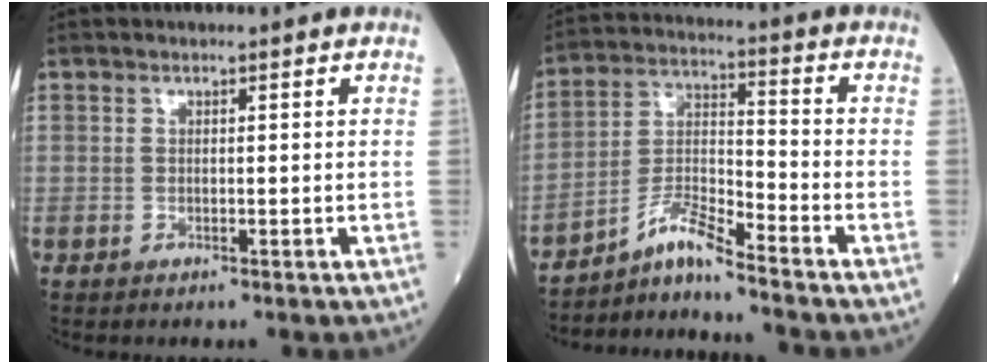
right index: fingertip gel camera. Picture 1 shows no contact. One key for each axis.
{"total": 6.6, "fx": -5.9, "fy": -0.7, "fz": 2.8, "tx": -0.065, "ty": -0.002, "tz": -0.106}